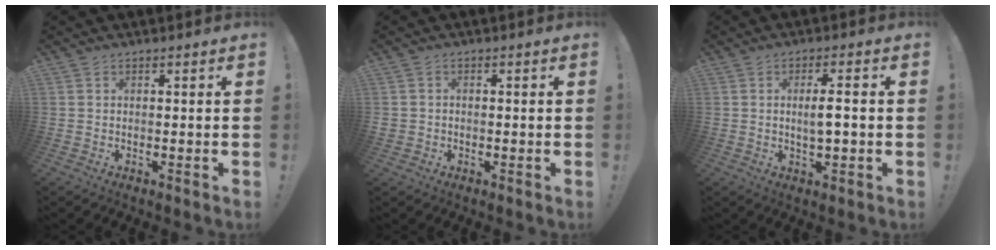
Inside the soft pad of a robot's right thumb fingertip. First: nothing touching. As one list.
[{"total": 2.0, "force": [-0.7, 1.7, 0.7], "torque": [-0.017, 0.006, -0.013]}, {"total": 4.7, "force": [-0.2, 1.2, 4.6], "torque": [-0.071, -0.001, -0.008]}]